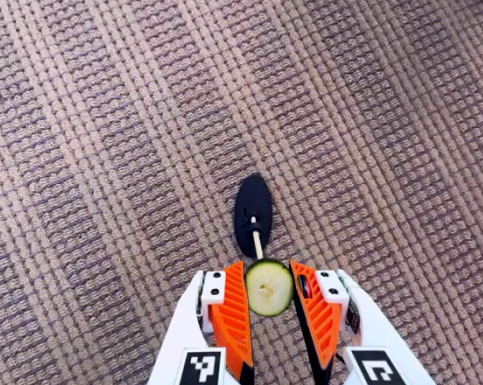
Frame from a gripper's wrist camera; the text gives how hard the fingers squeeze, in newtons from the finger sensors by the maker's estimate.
{"total": 8.8, "left": 8.8, "right": 8.8}